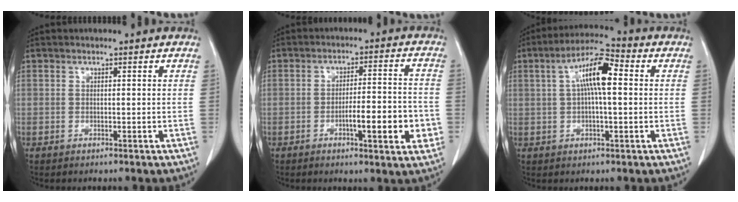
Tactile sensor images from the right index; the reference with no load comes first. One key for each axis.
{"total": 9.6, "fx": -3.1, "fy": 1.6, "fz": 8.9, "tx": -0.127, "ty": 0.006, "tz": -0.044}
{"total": 9.1, "fx": 1.5, "fy": 2.0, "fz": 8.7, "tx": -0.163, "ty": 0.026, "tz": 0.020}